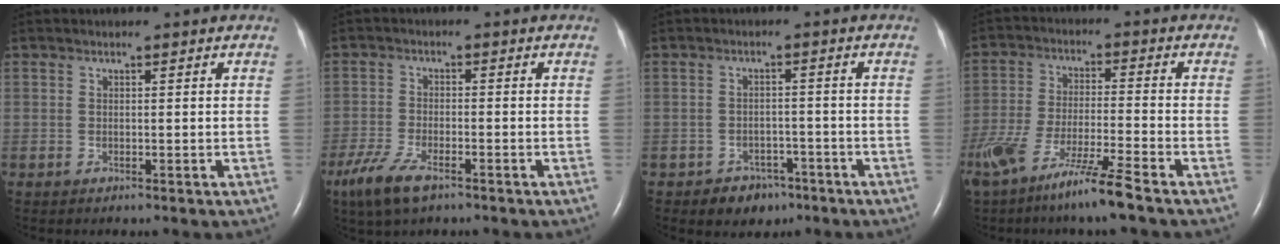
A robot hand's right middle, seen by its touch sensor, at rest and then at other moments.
{"total": 6.7, "force": [-4.4, 1.8, 4.7], "torque": [-0.104, -0.014, -0.079]}
{"total": 4.3, "force": [-2.8, 3.0, 1.0], "torque": [-0.014, 0.011, -0.033]}
{"total": 11.6, "force": [-8.3, -0.4, 8.1], "torque": [-0.161, -0.034, -0.155]}